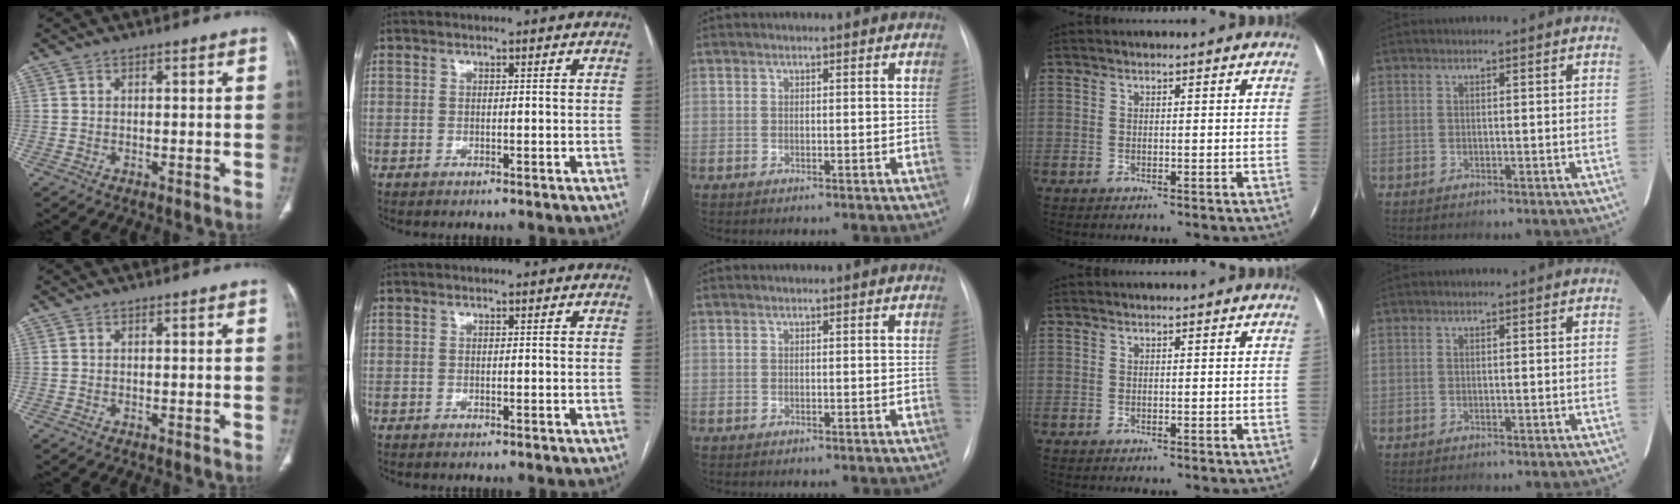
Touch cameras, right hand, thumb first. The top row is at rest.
{}